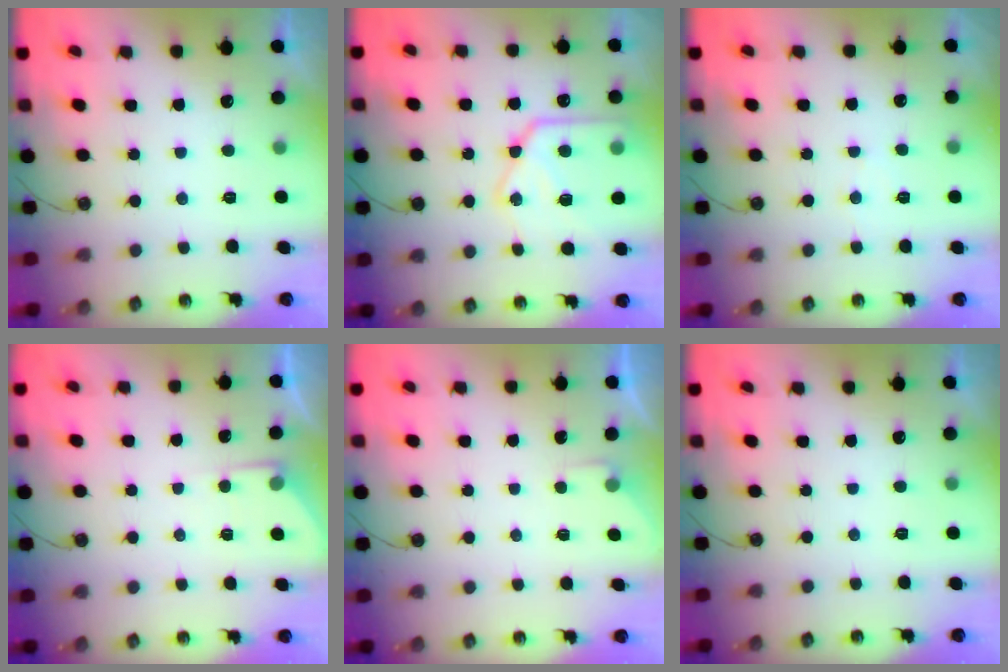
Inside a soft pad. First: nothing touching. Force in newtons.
{"total": 16.4, "press": 16.4, "slide": 1.6}
{"total": 3.6, "press": 3.5, "slide": 0.5}
{"total": 3.9, "press": 3.8, "slide": 0.6}
{"total": 2.9, "press": 2.8, "slide": 0.4}
{"total": 0.0}